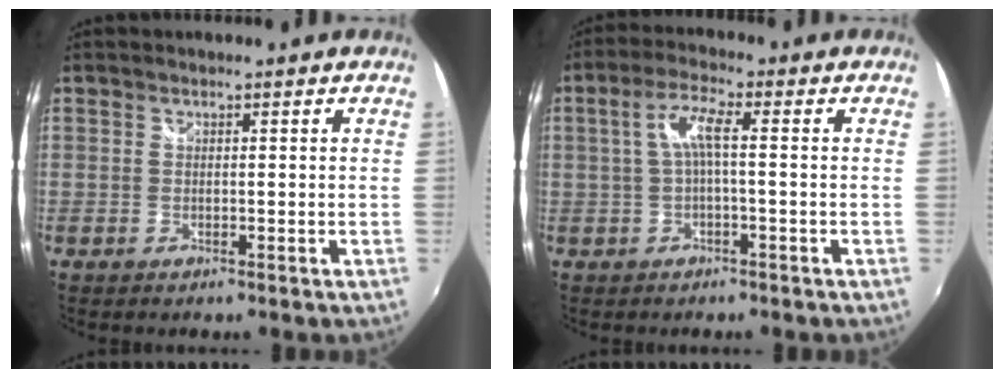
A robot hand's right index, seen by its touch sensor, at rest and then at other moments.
{"total": 4.8, "force": [-0.3, 0.7, 4.8], "torque": [-0.097, 0.009, -0.002]}